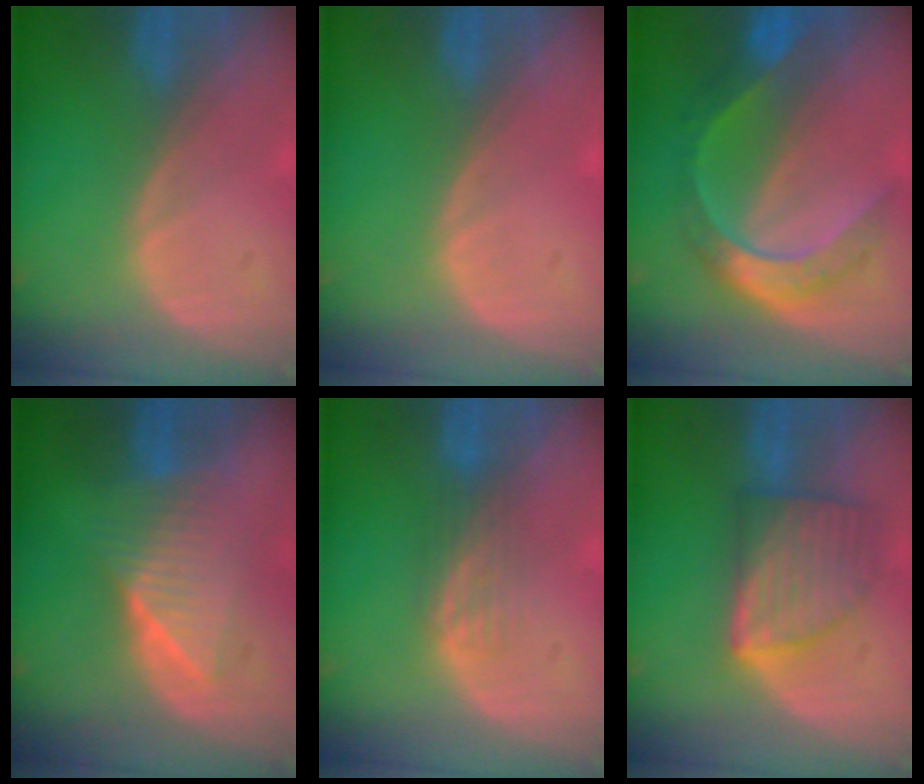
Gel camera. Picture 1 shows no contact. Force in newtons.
{"total": 0.5, "press": 0.1, "slide": 0.5}
{"total": 8.4, "press": 8.4, "slide": 0.8}
{"total": 6.3, "press": 6.2, "slide": 1.0}
{"total": 2.6, "press": 2.6, "slide": 0.4}
{"total": 7.6, "press": 7.6, "slide": 0.3}